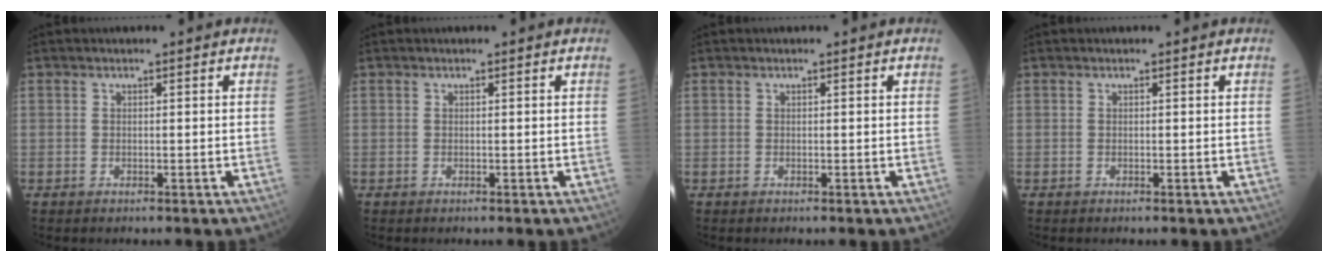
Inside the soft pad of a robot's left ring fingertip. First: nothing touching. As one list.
[{"total": 0.0}, {"total": 0.0}, {"total": 0.0}]